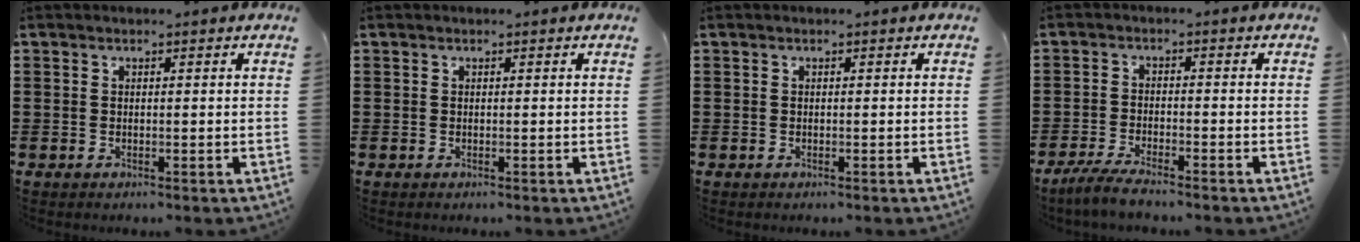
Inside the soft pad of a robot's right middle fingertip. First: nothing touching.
{"total": 0.0}
{"total": 0.0}
{"total": 3.8, "force": [-3.4, 0.3, 1.5], "torque": [-0.033, -0.002, -0.067]}